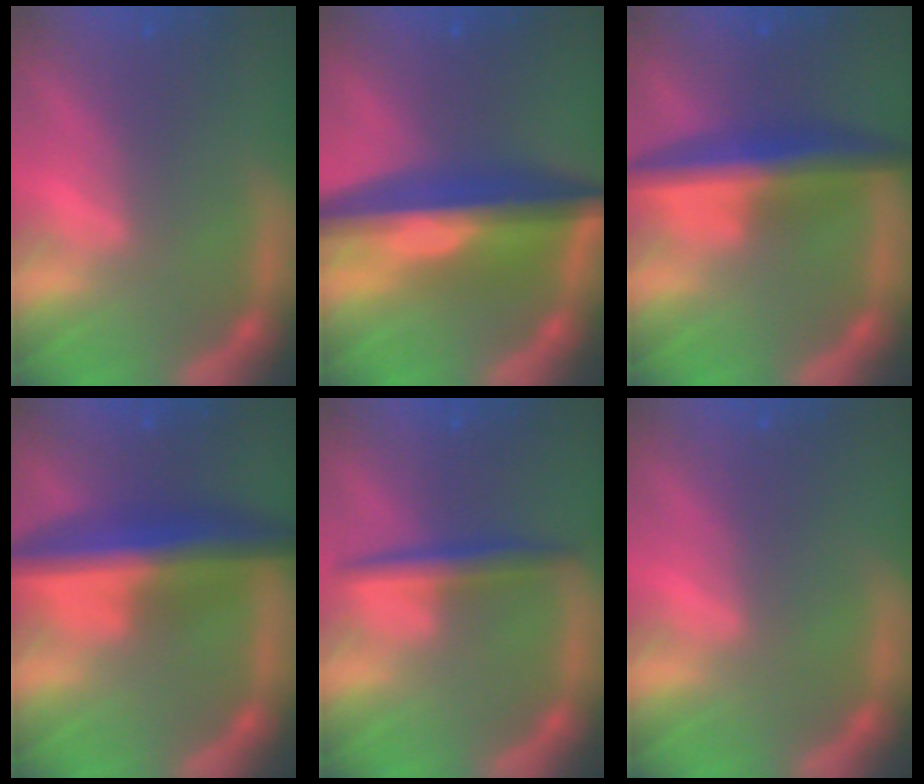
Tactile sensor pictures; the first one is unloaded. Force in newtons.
{"total": 10.0}
{"total": 6.5}
{"total": 8.4}
{"total": 3.0}
{"total": 0.0}